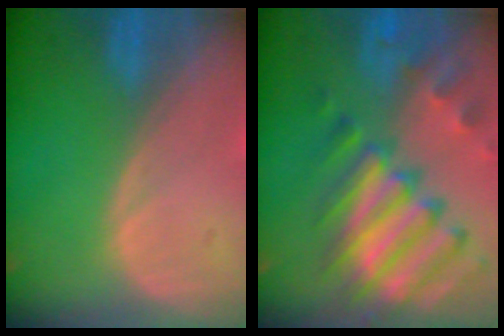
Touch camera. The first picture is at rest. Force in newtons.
{"total": 11.8, "press": 10.2, "slide": 5.9}